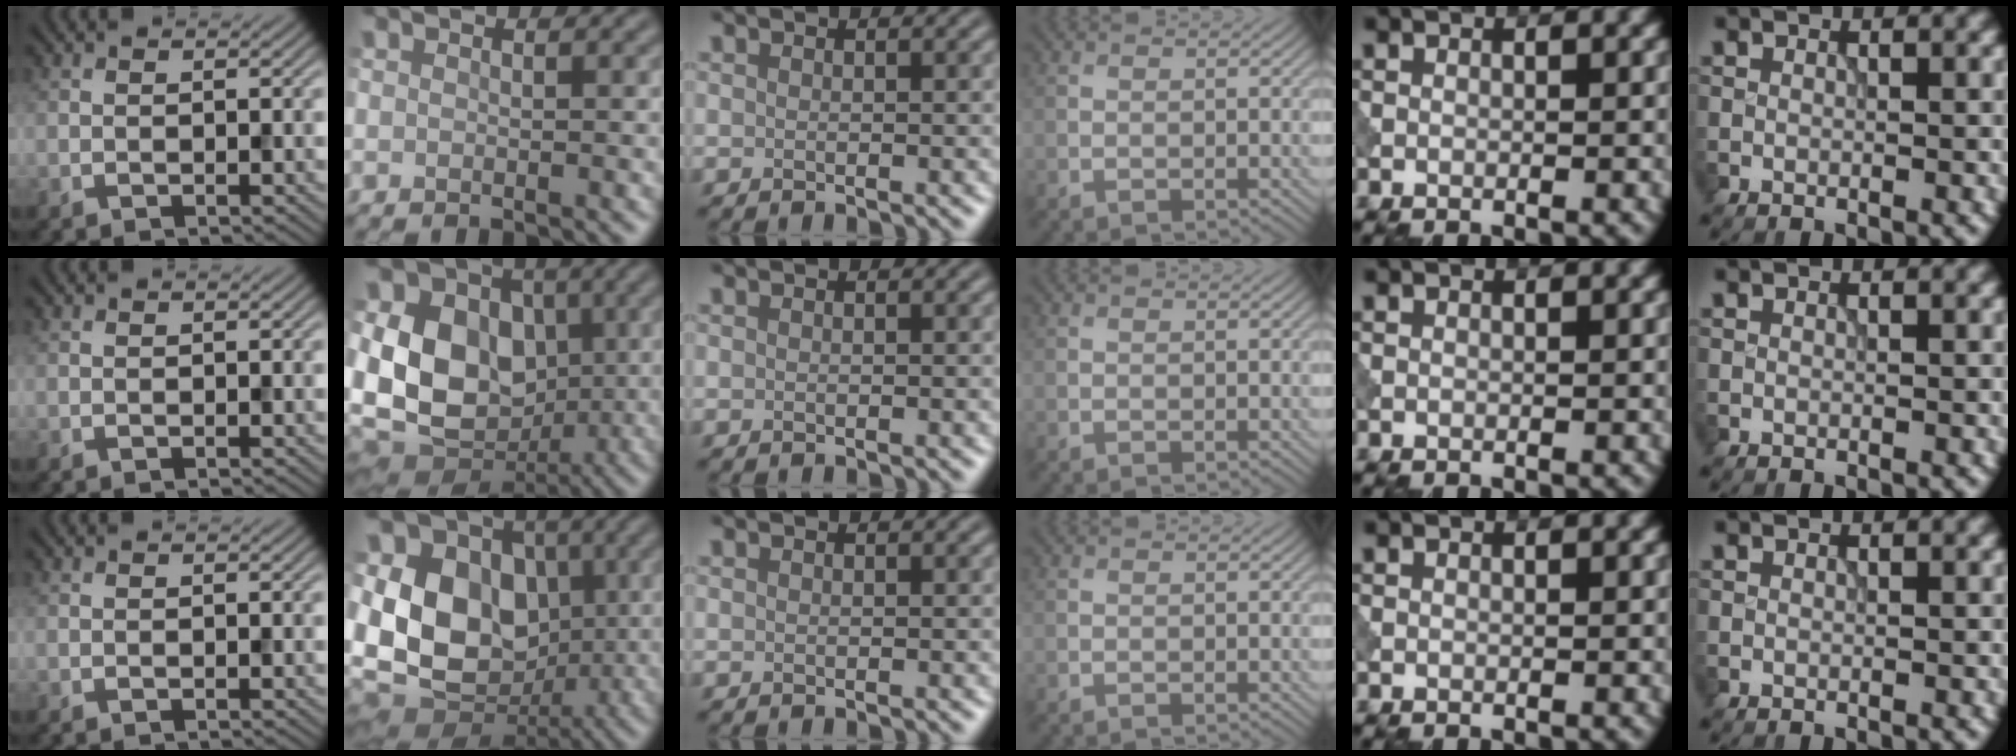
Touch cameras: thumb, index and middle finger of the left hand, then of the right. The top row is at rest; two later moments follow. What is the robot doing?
{"motion": "press", "object": "tv remote"}